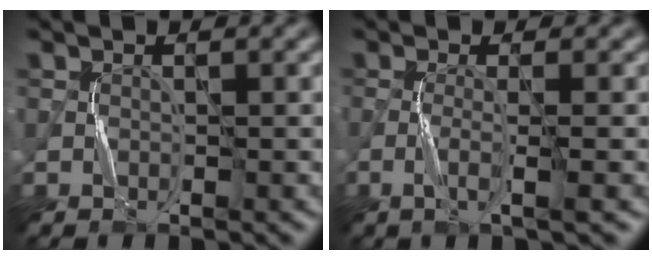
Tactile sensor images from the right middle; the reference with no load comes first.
{"total": 2.4, "force": [-0.7, 0.1, 2.3], "torque": [-0.045, 0.000, -0.020]}